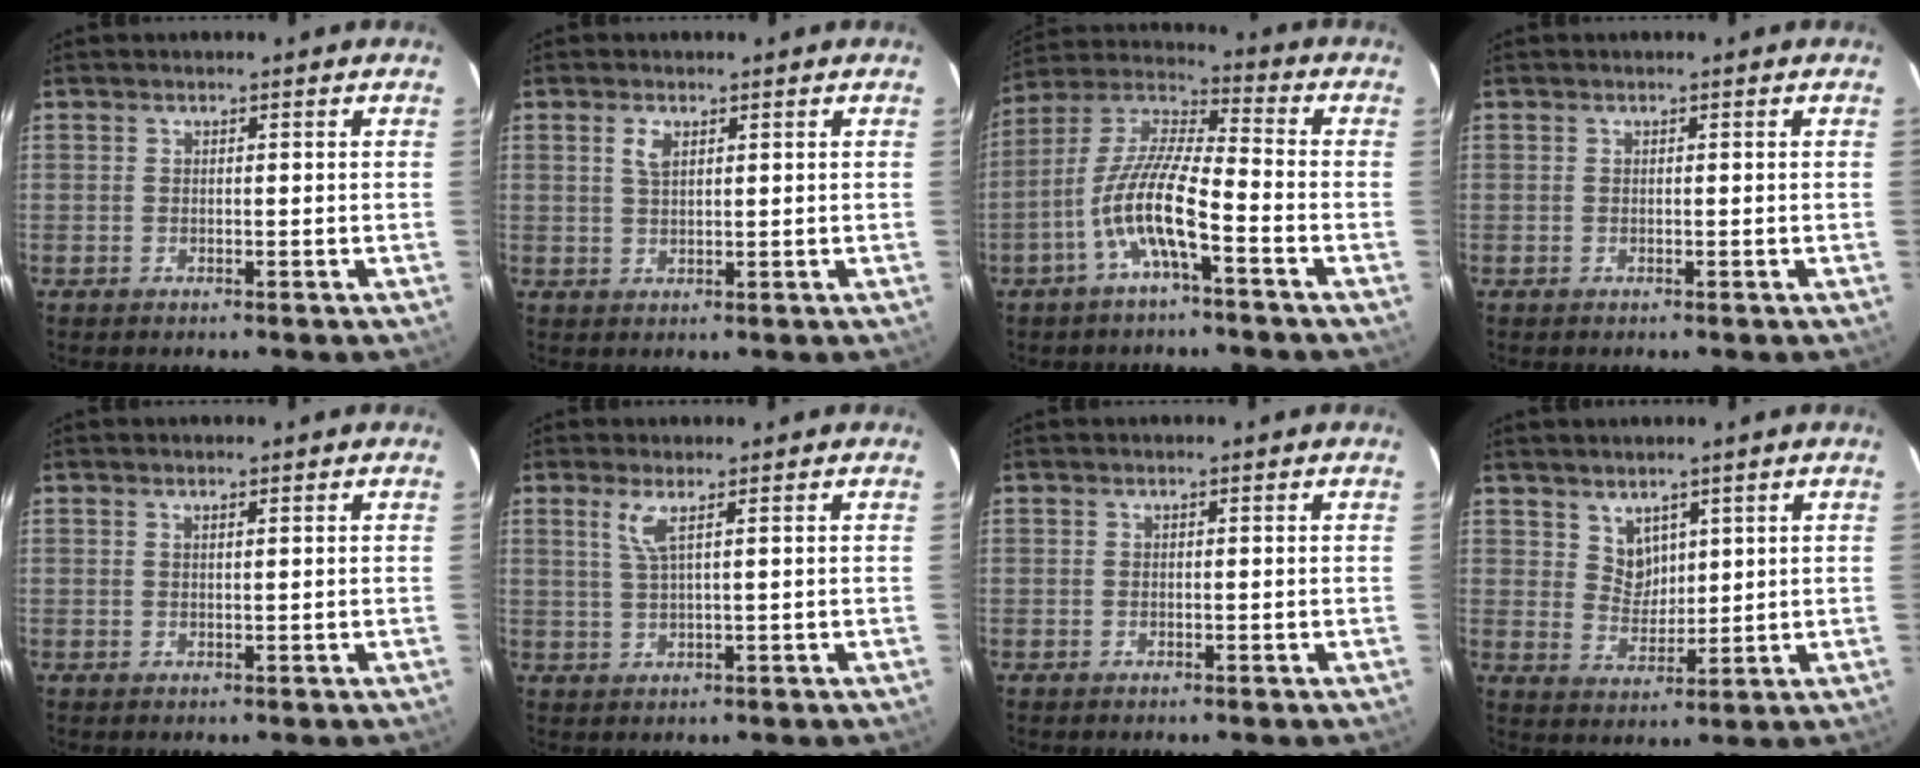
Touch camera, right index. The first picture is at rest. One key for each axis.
{"total": 2.5, "fx": 1.1, "fy": 1.2, "fz": 1.8, "tx": -0.035, "ty": 0.003, "tz": 0.022}
{"total": 11.6, "fx": -5.1, "fy": 2.0, "fz": 10.3, "tx": -0.214, "ty": 0.005, "tz": -0.101}
{"total": 0.0}
{"total": 0.7, "fx": 0.5, "fy": -0.1, "fz": 0.4, "tx": -0.007, "ty": 0.000, "tz": 0.008}
{"total": 3.0, "fx": 1.5, "fy": -0.3, "fz": 2.6, "tx": -0.054, "ty": -0.003, "tz": 0.033}
{"total": 0.0}
{"total": 4.6, "fx": 3.1, "fy": 3.2, "fz": 1.1, "tx": -0.009, "ty": 0.005, "tz": 0.066}